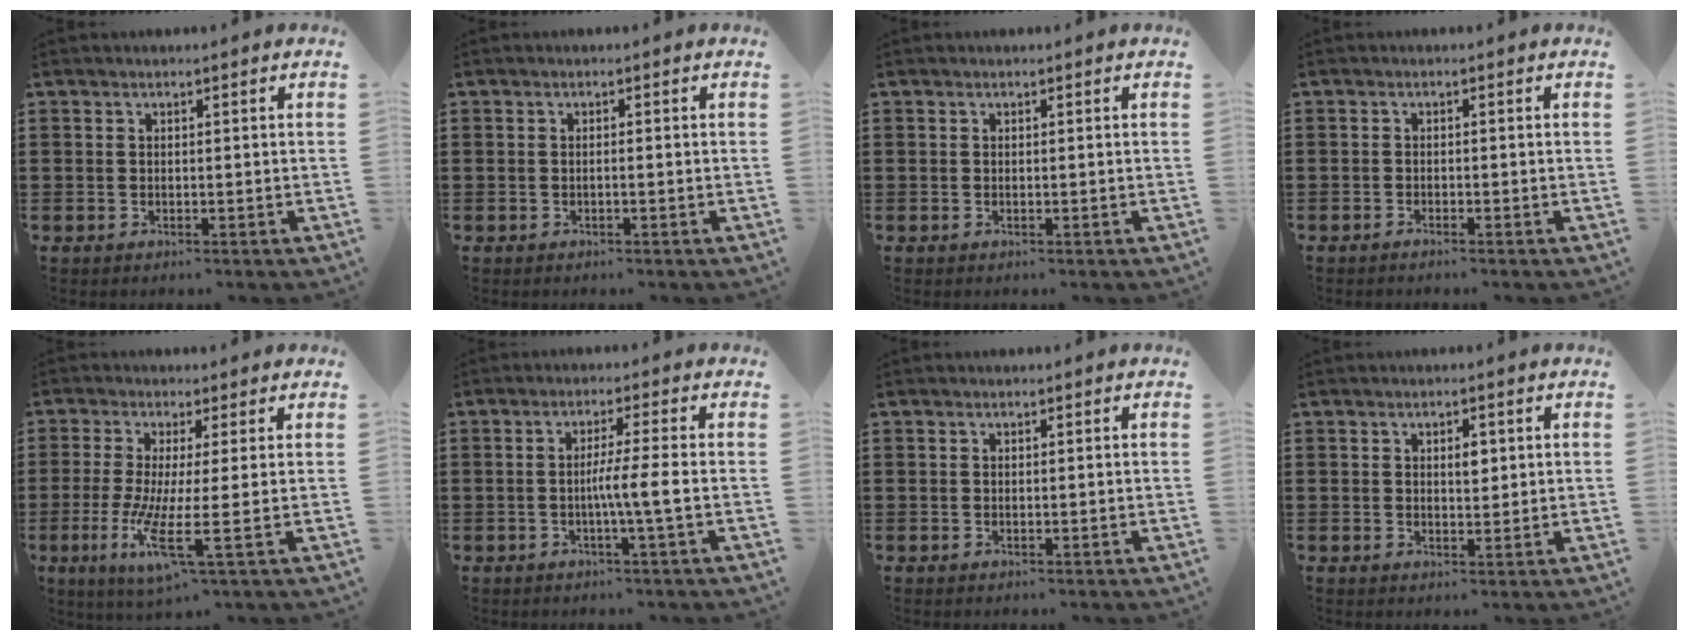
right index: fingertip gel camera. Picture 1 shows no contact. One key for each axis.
{"total": 0.6, "fx": -0.3, "fy": 0.0, "fz": 0.5, "tx": -0.009, "ty": -0.002, "tz": -0.005}
{"total": 0.0}
{"total": 0.8, "fx": -0.8, "fy": 0.0, "fz": 0.1, "tx": -0.005, "ty": -0.001, "tz": -0.016}
{"total": 8.1, "fx": -1.6, "fy": -0.1, "fz": 7.9, "tx": -0.172, "ty": -0.028, "tz": -0.032}
{"total": 4.8, "fx": -0.9, "fy": -0.5, "fz": 4.7, "tx": -0.084, "ty": -0.006, "tz": -0.021}
{"total": 0.0}
{"total": 2.5, "fx": 0.7, "fy": 1.2, "fz": 2.0, "tx": -0.027, "ty": 0.000, "tz": 0.007}